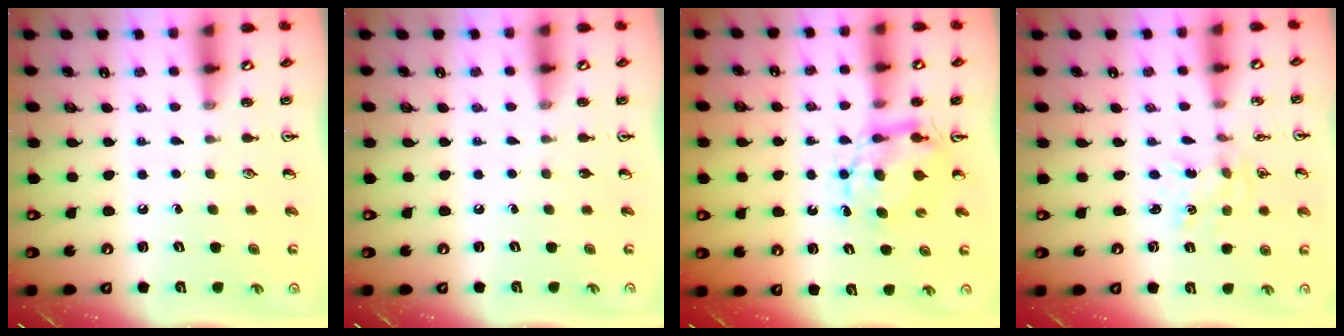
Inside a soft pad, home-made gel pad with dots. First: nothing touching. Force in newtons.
{"total": 0.0}
{"total": 6.0, "press": 6.0, "slide": 0.5}
{"total": 1.2, "press": 1.2, "slide": 0.3}